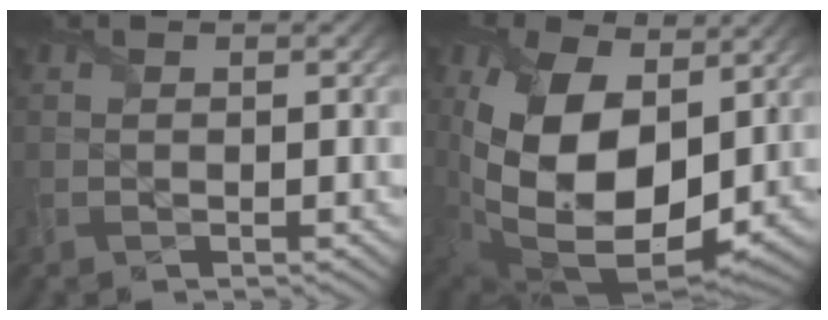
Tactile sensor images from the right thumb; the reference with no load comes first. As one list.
[{"total": 17.8, "force": [1.9, 11.1, 13.8], "torque": [-0.288, -0.042, 0.053]}]